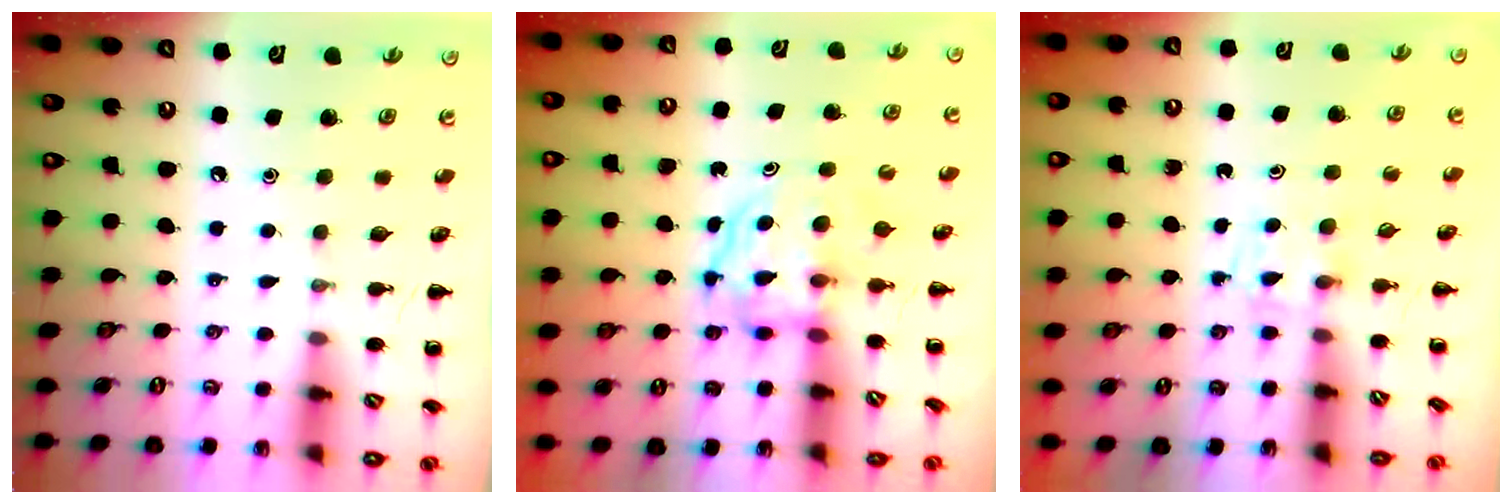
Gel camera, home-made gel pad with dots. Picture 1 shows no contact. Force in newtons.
{"total": 3.8, "press": 3.8, "slide": 0.2}
{"total": 2.4, "press": 2.1, "slide": 1.1}